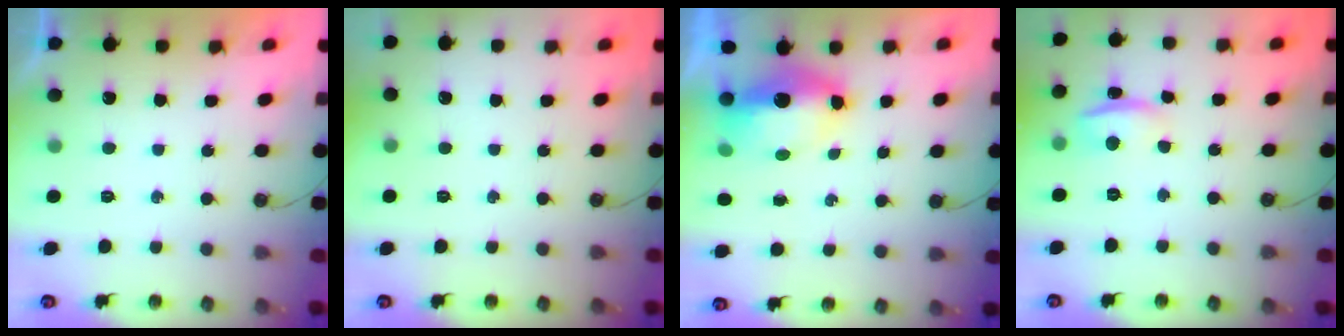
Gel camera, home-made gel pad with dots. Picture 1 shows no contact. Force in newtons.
{"total": 0.0}
{"total": 7.3, "press": 7.2, "slide": 0.7}
{"total": 7.8, "press": 2.9, "slide": 7.2}